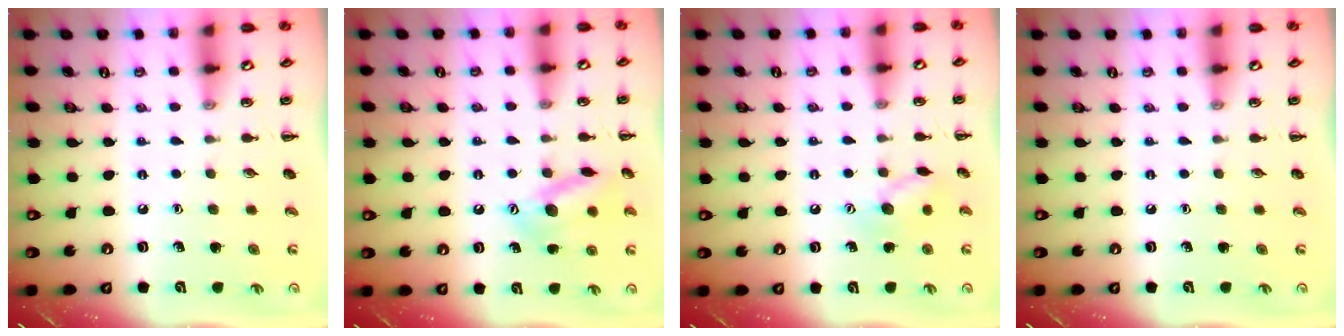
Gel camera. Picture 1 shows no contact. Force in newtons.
{"total": 14.1, "press": 14.0, "slide": 1.0}
{"total": 8.8, "press": 8.8, "slide": 0.4}
{"total": 0.0}